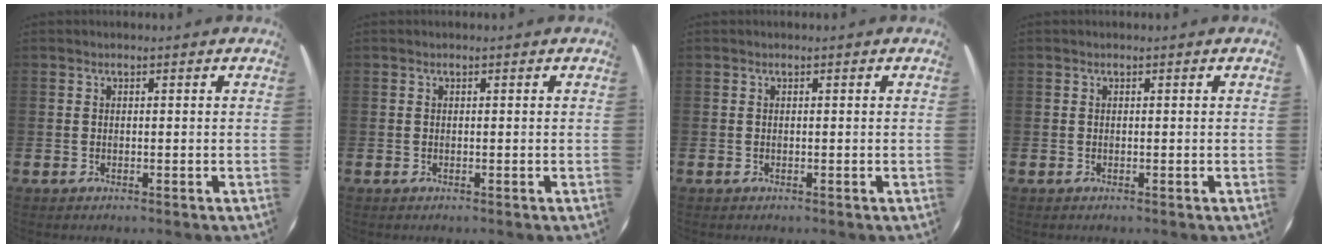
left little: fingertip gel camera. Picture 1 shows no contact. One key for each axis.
{"total": 0.0}
{"total": 0.0}
{"total": 0.0}